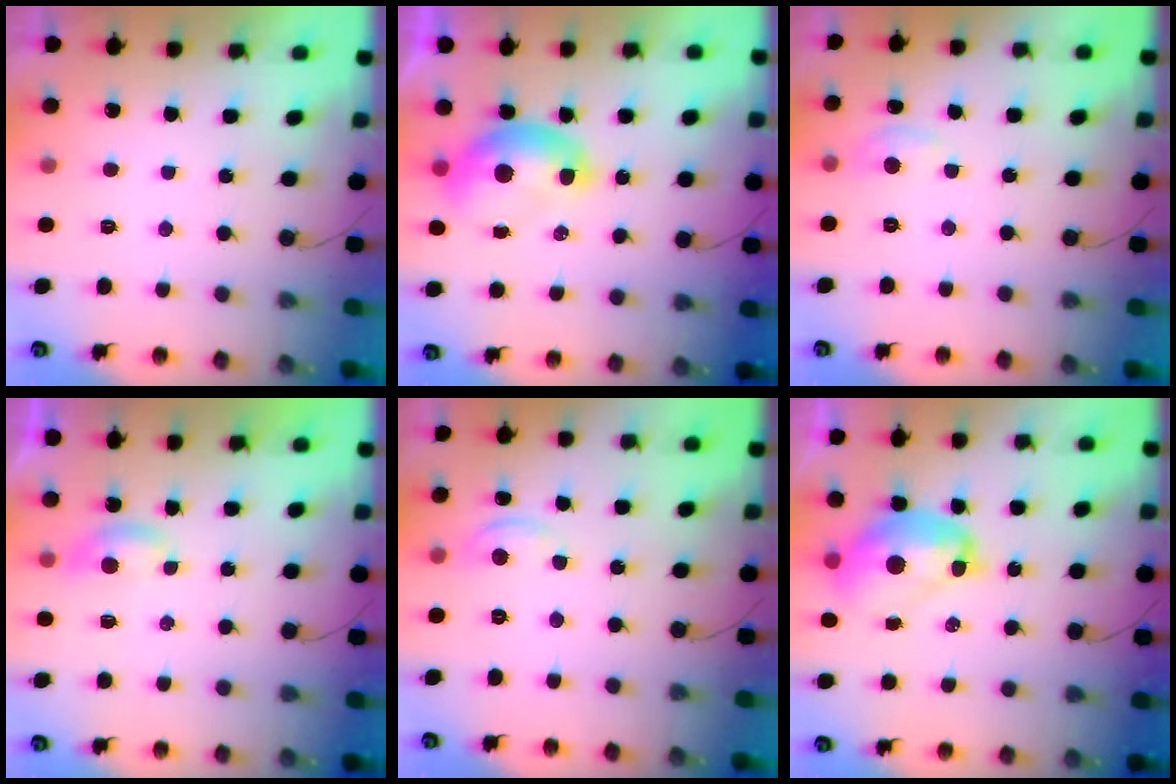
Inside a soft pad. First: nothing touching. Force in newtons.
{"total": 9.2, "press": 9.2, "slide": 1.0}
{"total": 5.0, "press": 5.0, "slide": 0.5}
{"total": 3.5, "press": 3.5, "slide": 0.4}
{"total": 3.7, "press": 3.7, "slide": 0.3}
{"total": 12.3, "press": 12.2, "slide": 1.1}